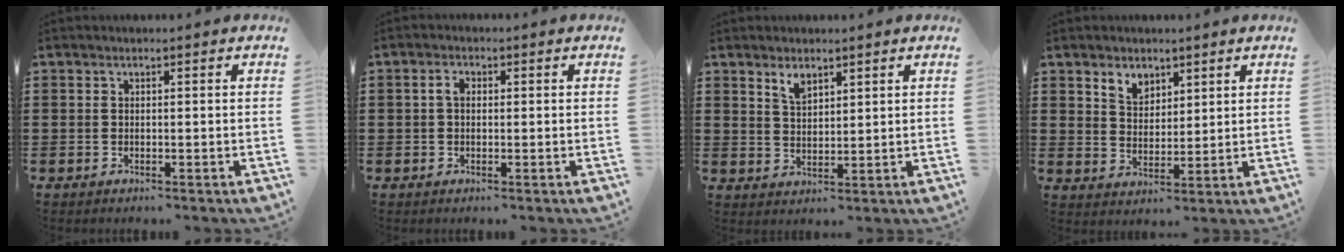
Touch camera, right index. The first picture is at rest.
{"total": 1.9, "force": [0.2, 1.3, 1.4], "torque": [-0.030, 0.008, 0.002]}
{"total": 3.0, "force": [2.3, 1.4, 1.4], "torque": [-0.035, 0.003, 0.042]}
{"total": 4.1, "force": [3.1, 2.5, 1.0], "torque": [-0.031, 0.007, 0.059]}